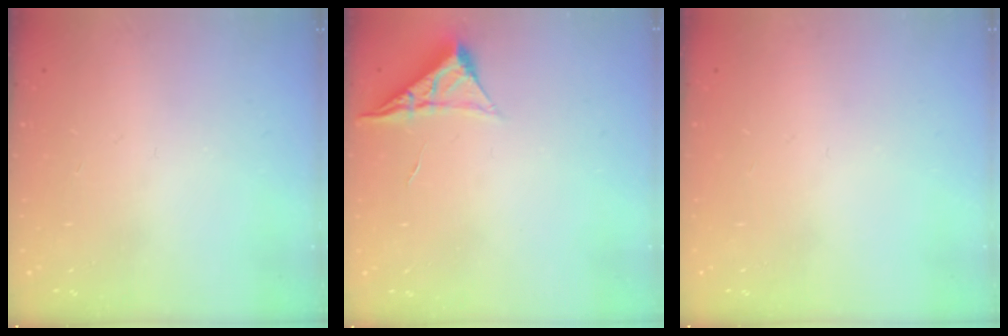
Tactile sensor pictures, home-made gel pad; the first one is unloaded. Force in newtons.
{"total": 4.7, "press": 4.7, "slide": 0.7}
{"total": 0.0}